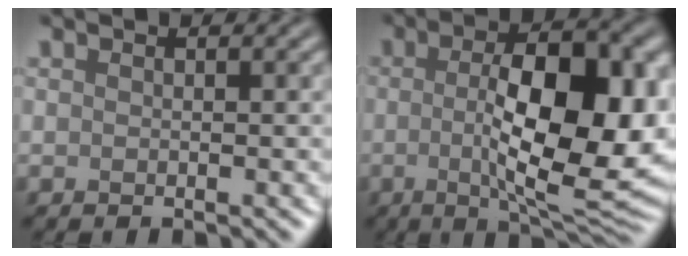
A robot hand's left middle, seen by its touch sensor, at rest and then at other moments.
{"total": 12.6, "force": [-0.1, 4.6, 11.7], "torque": [-0.171, -0.003, -0.002]}